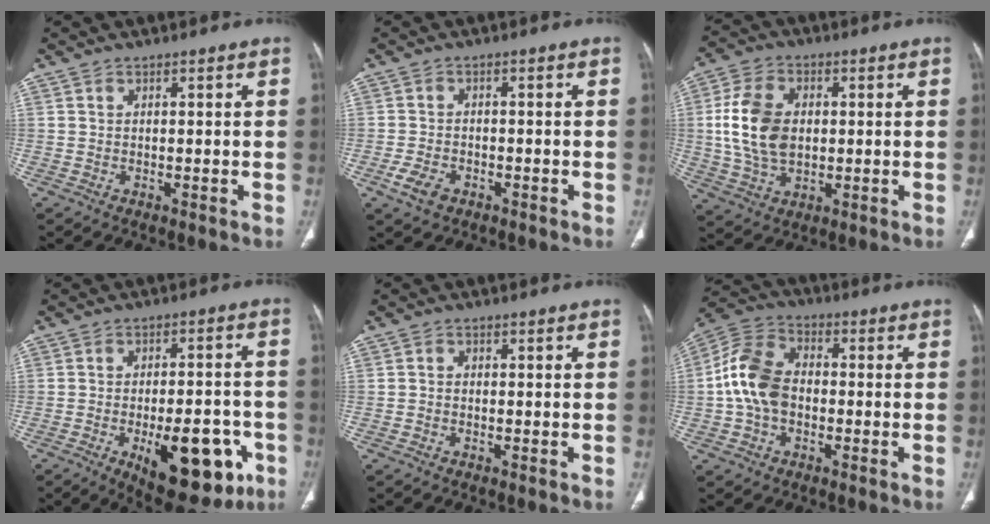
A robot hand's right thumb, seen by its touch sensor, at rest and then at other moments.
{"total": 4.3, "force": [-2.3, 2.6, 2.5], "torque": [-0.050, 0.007, -0.040]}
{"total": 12.9, "force": [0.9, 8.6, 9.5], "torque": [-0.175, 0.002, 0.021]}
{"total": 18.0, "force": [-6.9, 8.0, 14.5], "torque": [-0.160, 0.025, -0.081]}
{"total": 0.9, "force": [-0.3, 0.8, 0.4], "torque": [-0.002, 0.003, -0.011]}
{"total": 11.7, "force": [-1.1, 8.2, 8.3], "torque": [-0.154, 0.031, -0.032]}